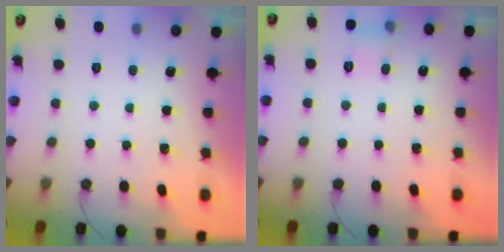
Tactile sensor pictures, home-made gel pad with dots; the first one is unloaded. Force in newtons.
{"total": 4.8, "press": 4.6, "slide": 1.4}